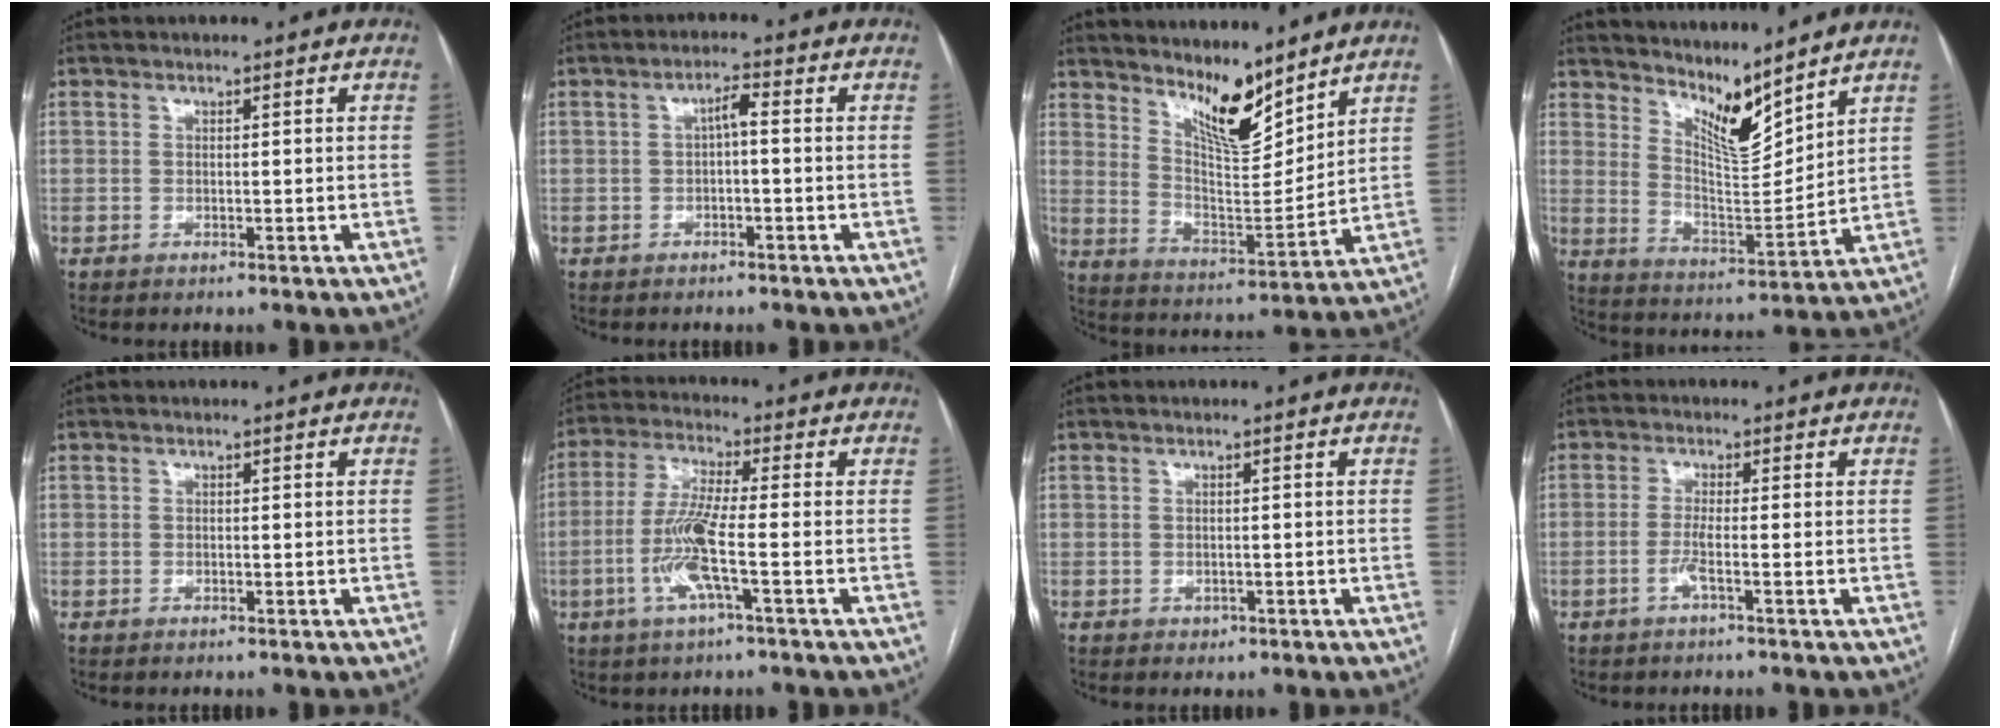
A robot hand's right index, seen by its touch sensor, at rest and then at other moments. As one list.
[{"total": 2.3, "force": [0.1, 0.5, 2.3], "torque": [-0.040, 0.015, 0.003]}, {"total": 10.4, "force": [8.7, 1.9, 5.4], "torque": [-0.101, -0.013, 0.164]}, {"total": 9.3, "force": [8.2, 0.9, 4.2], "torque": [-0.081, -0.016, 0.156]}, {"total": 0.0}, {"total": 8.4, "force": [-2.4, 0.1, 8.1], "torque": [-0.169, -0.005, -0.052]}, {"total": 0.6, "force": [0.0, 0.6, 0.1], "torque": [-0.003, -0.001, 0.003]}, {"total": 2.0, "force": [-0.9, -0.3, 1.8], "torque": [-0.038, -0.002, -0.021]}]